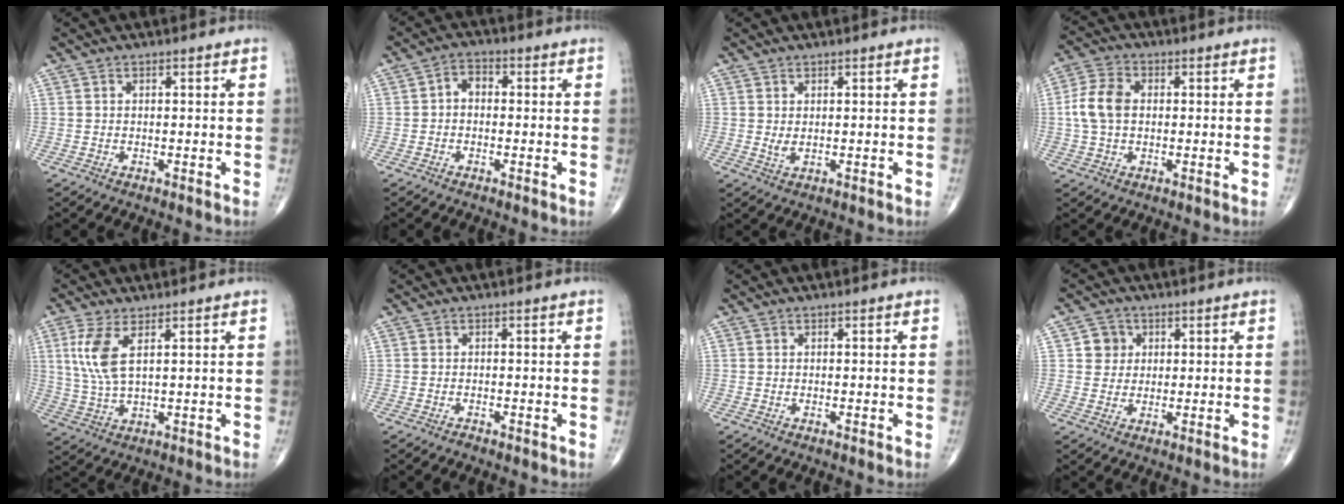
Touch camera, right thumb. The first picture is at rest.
{"total": 3.5, "force": [-0.1, 2.6, 2.4], "torque": [-0.026, 0.016, -0.014]}
{"total": 1.5, "force": [0.3, 0.7, 1.3], "torque": [-0.024, -0.006, 0.010]}
{"total": 7.6, "force": [0.4, 5.2, 5.5], "torque": [-0.115, 0.015, 0.003]}
{"total": 7.9, "force": [2.7, 2.8, 6.8], "torque": [-0.161, -0.007, 0.063]}
{"total": 0.6, "force": [-0.5, 0.2, 0.2], "torque": [-0.005, 0.002, -0.010]}
{"total": 0.0}
{"total": 4.0, "force": [1.1, 3.8, 0.7], "torque": [0.014, 0.001, 0.011]}